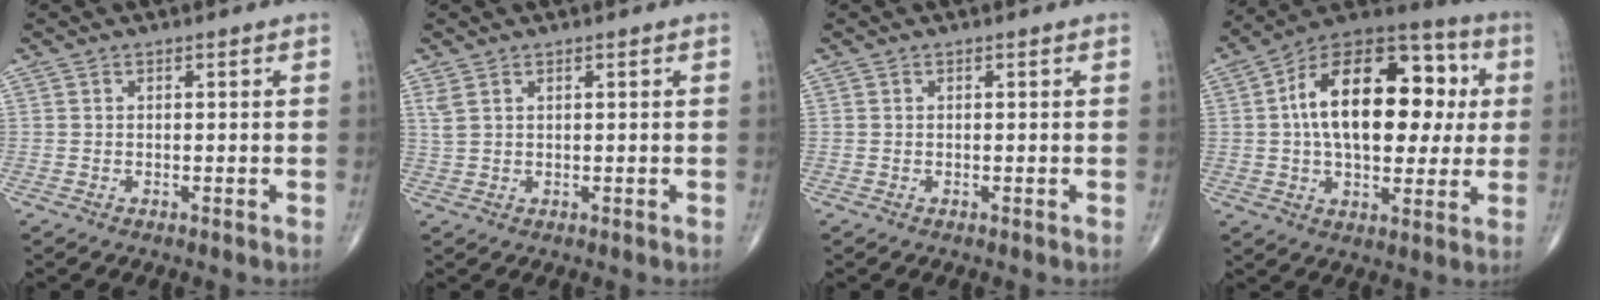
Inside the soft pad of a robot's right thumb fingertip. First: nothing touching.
{"total": 1.9, "force": [1.2, 0.7, 1.3], "torque": [-0.036, 0.005, 0.034]}
{"total": 0.0}
{"total": 24.0, "force": [3.3, 13.5, 19.6], "torque": [-0.280, 0.025, 0.041]}